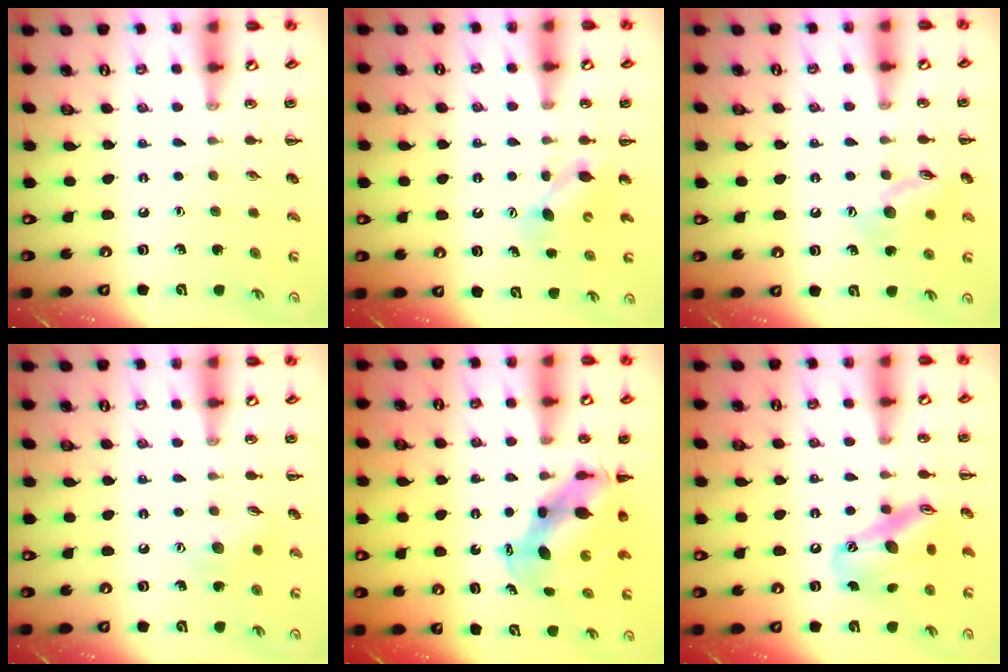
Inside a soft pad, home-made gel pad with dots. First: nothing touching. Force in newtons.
{"total": 4.5, "press": 4.4, "slide": 0.9}
{"total": 11.7, "press": 11.6, "slide": 1.0}
{"total": 8.0, "press": 8.0, "slide": 0.8}
{"total": 8.0, "press": 7.8, "slide": 1.9}
{"total": 15.4, "press": 14.9, "slide": 3.9}